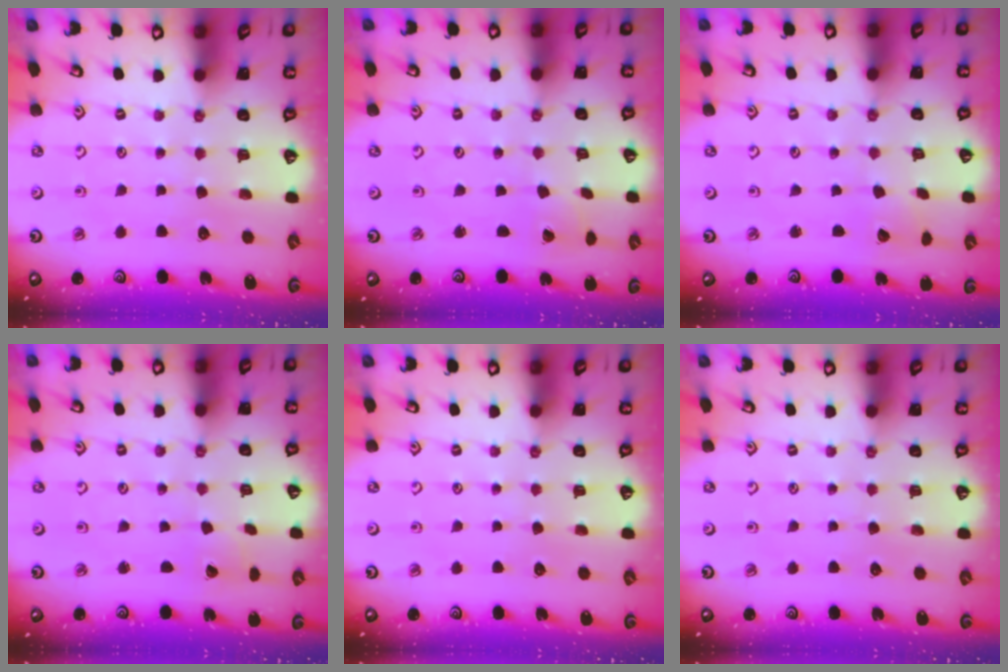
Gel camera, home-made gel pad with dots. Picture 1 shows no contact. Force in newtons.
{"total": 2.1, "press": 2.1, "slide": 0.1}
{"total": 2.0, "press": 2.0, "slide": 0.2}
{"total": 2.4, "press": 2.4, "slide": 0.1}
{"total": 0.0}
{"total": 0.0}